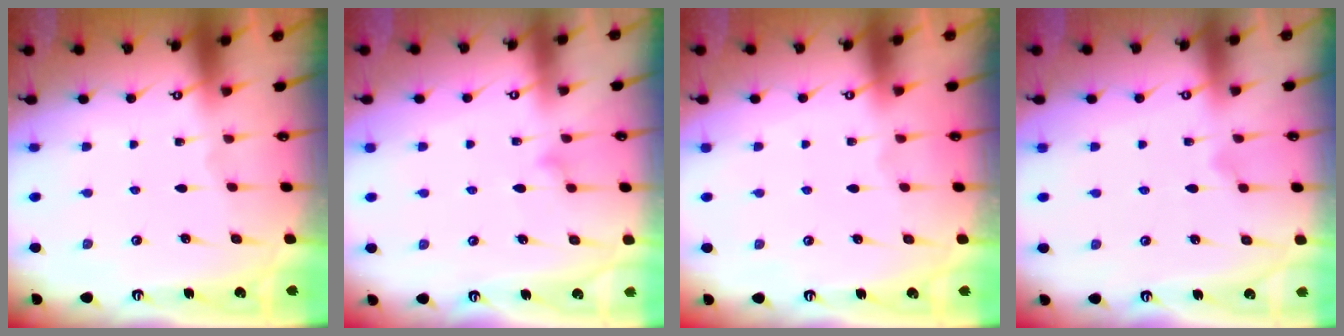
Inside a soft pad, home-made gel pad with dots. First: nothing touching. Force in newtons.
{"total": 9.7, "press": 9.7, "slide": 0.2}
{"total": 3.7, "press": 3.7, "slide": 0.1}
{"total": 6.4, "press": 6.4, "slide": 0.5}